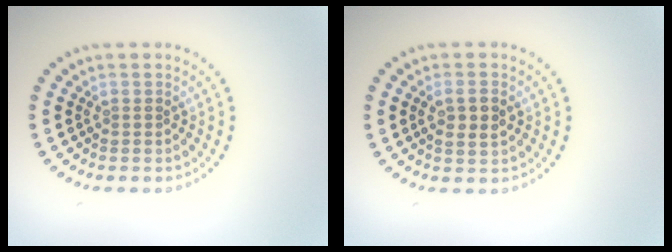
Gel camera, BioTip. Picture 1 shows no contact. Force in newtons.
{"total": 2.4, "press": 2.4, "slide": 0.3}